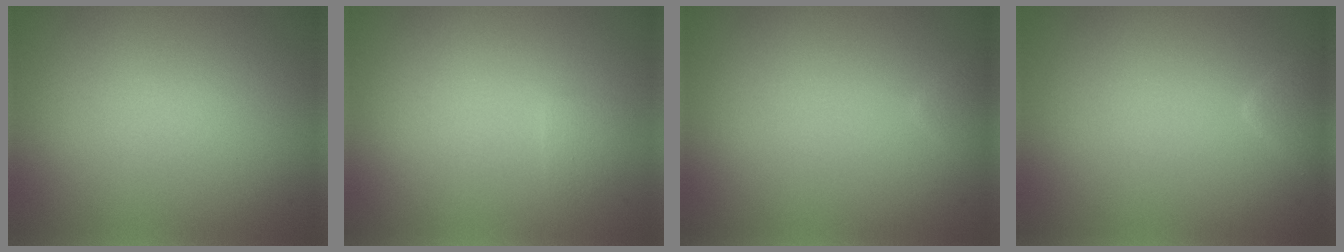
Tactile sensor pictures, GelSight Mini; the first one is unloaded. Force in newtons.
{"total": 0.8, "press": 0.8, "slide": 0.1}
{"total": 0.7, "press": 0.7, "slide": 0.1}
{"total": 1.5, "press": 1.5, "slide": 0.2}